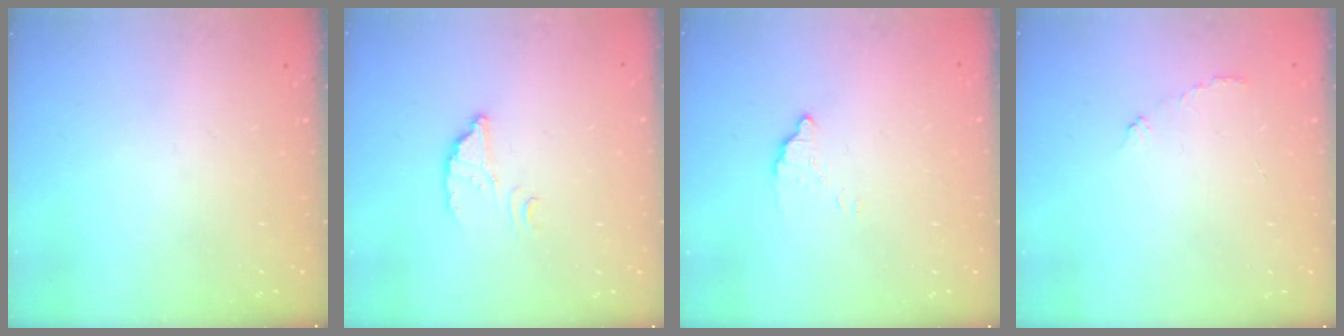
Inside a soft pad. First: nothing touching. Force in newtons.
{"total": 2.4, "press": 2.4, "slide": 0.3}
{"total": 2.5, "press": 2.5, "slide": 0.1}
{"total": 3.6, "press": 3.6, "slide": 0.3}